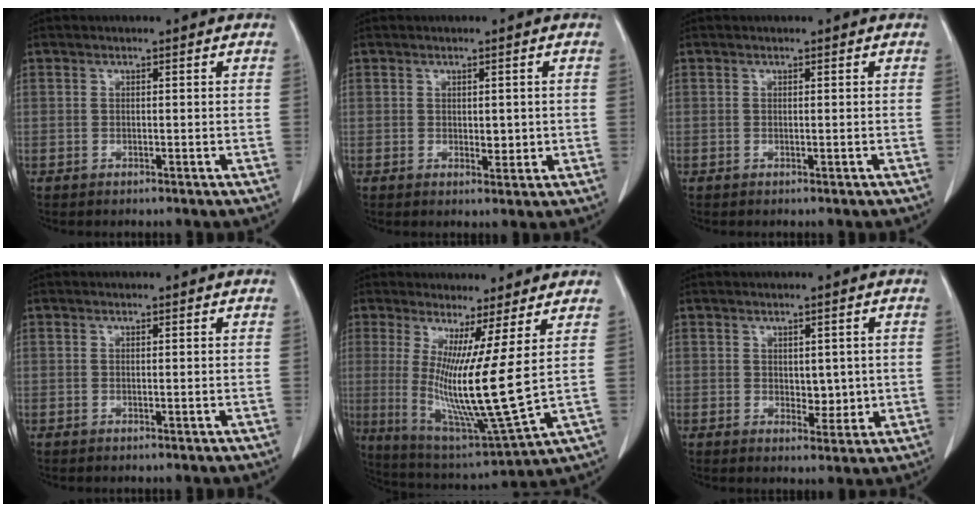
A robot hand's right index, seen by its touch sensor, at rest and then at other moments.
{"total": 2.4, "force": [0.1, 1.3, 2.0], "torque": [-0.025, -0.004, 0.006]}
{"total": 0.0}
{"total": 0.0}
{"total": 13.8, "force": [2.1, -0.7, 13.6], "torque": [-0.258, -0.048, 0.042]}
{"total": 3.5, "force": [0.3, 2.1, 2.8], "torque": [-0.033, -0.007, 0.012]}